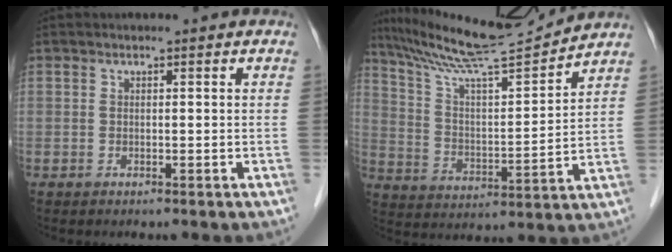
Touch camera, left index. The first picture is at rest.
{"total": 15.1, "force": [14.1, -0.7, 5.3], "torque": [-0.103, -0.006, 0.240]}